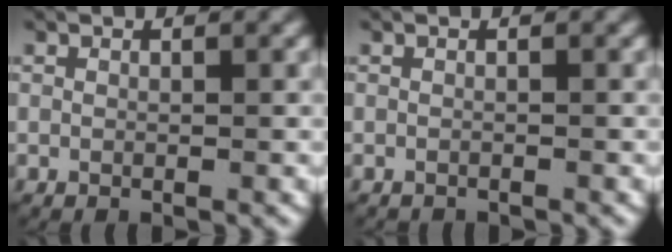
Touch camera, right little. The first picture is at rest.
{"total": 0.6, "force": [-0.6, -0.1, -0.1], "torque": [-0.003, -0.005, -0.007]}